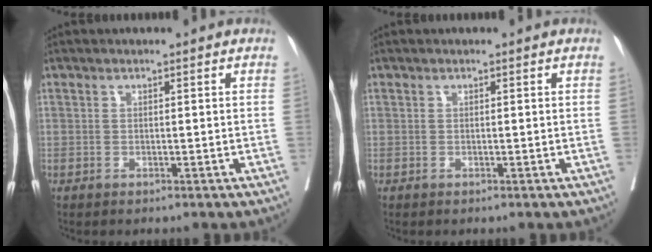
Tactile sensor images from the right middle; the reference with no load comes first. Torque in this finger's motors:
{"motor_torque": [0.47, -0.43, 0.04, -0.02]}